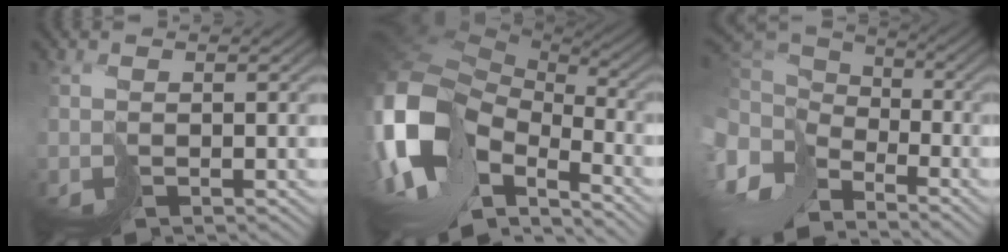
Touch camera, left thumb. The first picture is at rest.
{"total": 16.0, "force": [-4.1, 11.2, 10.8], "torque": [-0.278, -0.030, -0.058]}
{"total": 11.7, "force": [-6.0, 7.2, 7.0], "torque": [-0.214, -0.022, -0.097]}